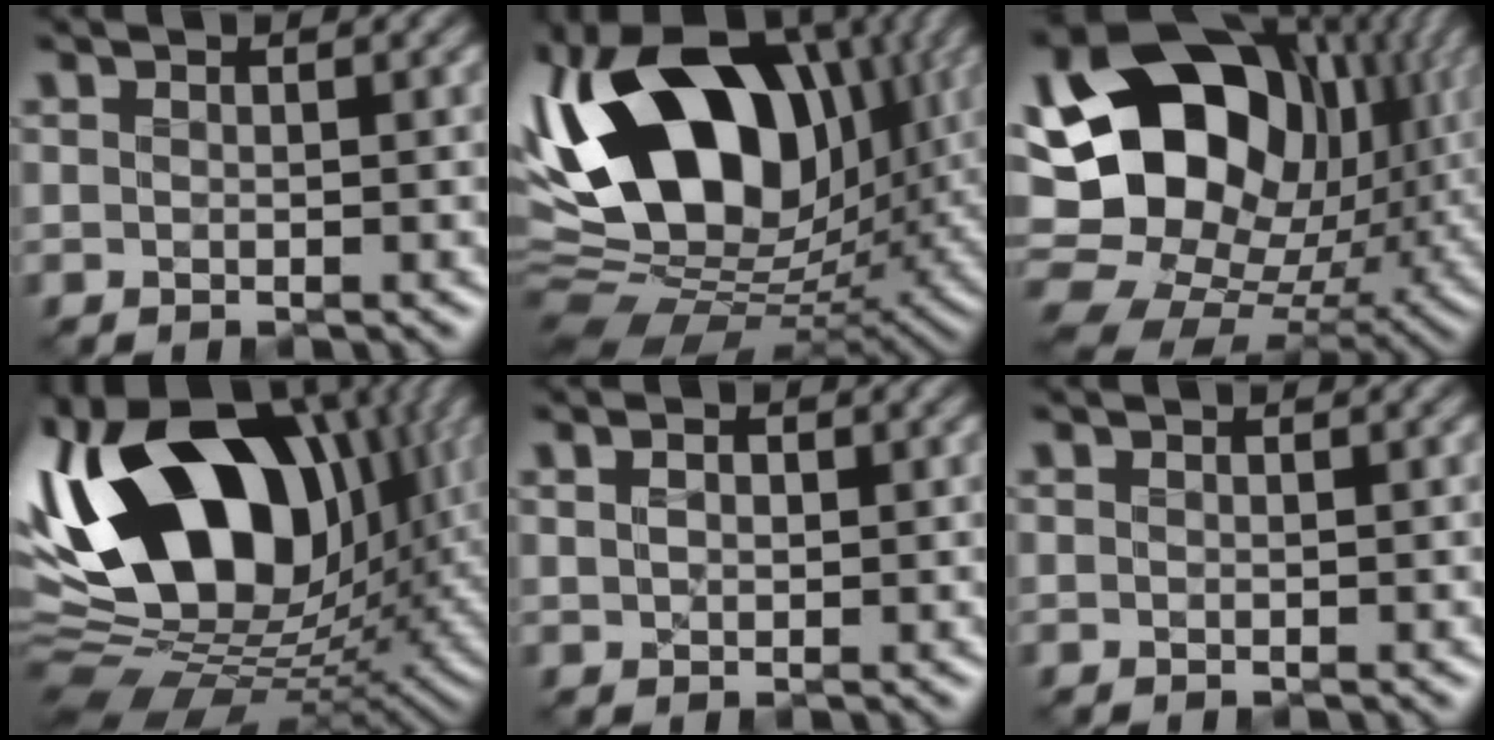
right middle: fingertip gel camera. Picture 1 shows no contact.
{"total": 17.2, "force": [3.0, 11.4, 12.6], "torque": [-0.230, 0.034, 0.022]}
{"total": 20.3, "force": [2.8, 15.3, 13.0], "torque": [-0.240, 0.002, 0.079]}
{"total": 19.3, "force": [3.6, 12.4, 14.2], "torque": [-0.278, 0.037, 0.037]}
{"total": 1.9, "force": [0.6, 1.3, 1.3], "torque": [-0.024, 0.012, -0.002]}
{"total": 0.0}